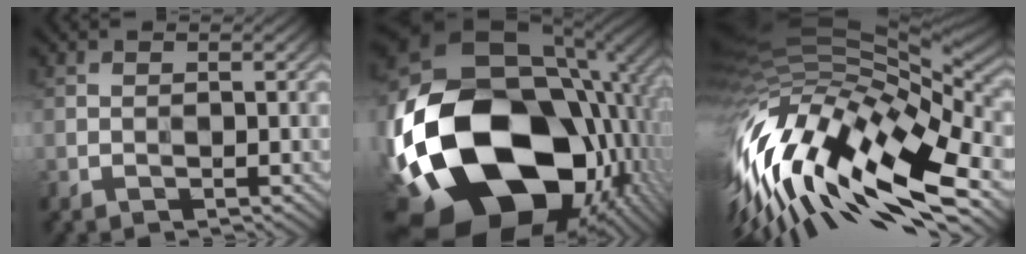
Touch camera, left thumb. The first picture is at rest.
{"total": 23.0, "force": [-5.5, 15.8, 15.8], "torque": [-0.379, -0.048, -0.073]}
{"total": 16.9, "force": [-6.3, 5.8, 14.5], "torque": [-0.313, -0.018, -0.108]}